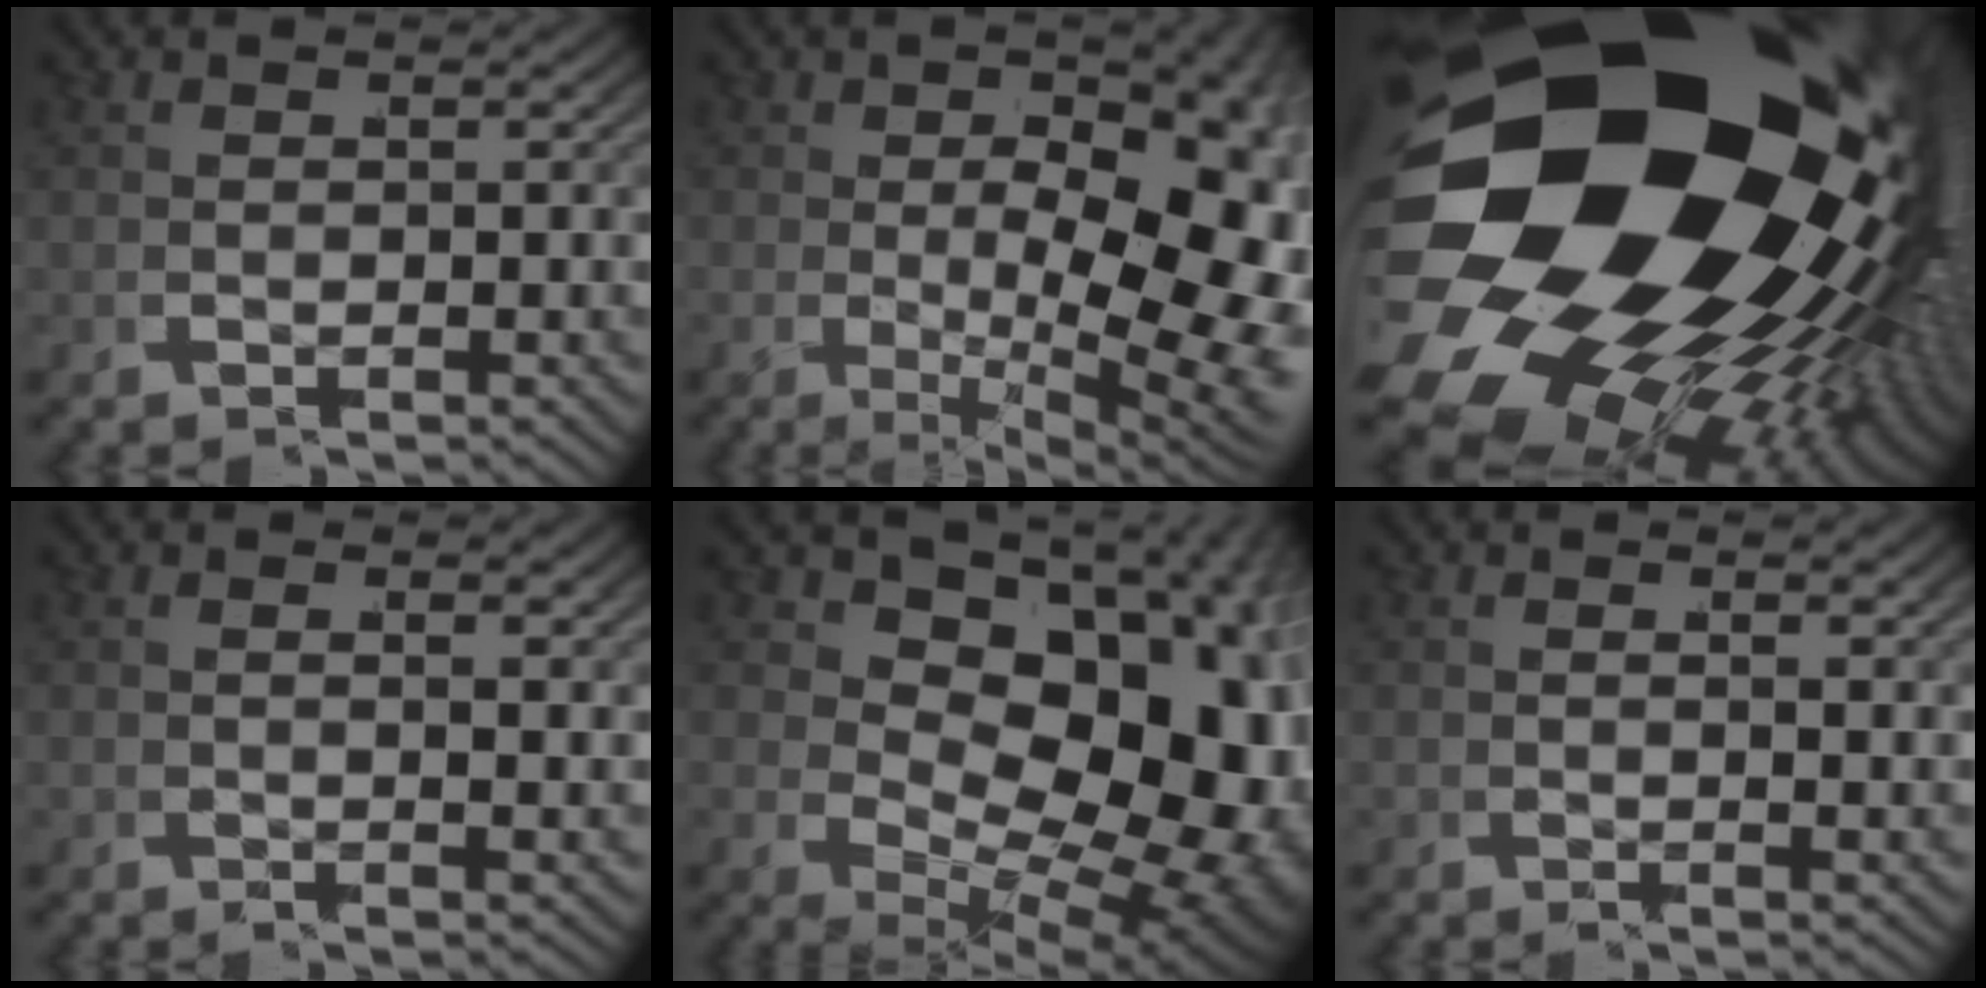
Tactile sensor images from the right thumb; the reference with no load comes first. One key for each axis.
{"total": 12.8, "fx": -1.4, "fy": 7.1, "fz": 10.5, "tx": -0.168, "ty": -0.064, "tz": 0.012}
{"total": 46.5, "fx": -4.1, "fy": 30.1, "fz": 35.3, "tx": -0.512, "ty": -0.071, "tz": -0.042}
{"total": 1.1, "fx": 0.4, "fy": -0.1, "fz": 1.1, "tx": -0.028, "ty": 0.001, "tz": 0.009}
{"total": 19.4, "fx": 0.3, "fy": 12.5, "fz": 14.9, "tx": -0.233, "ty": -0.054, "tz": 0.040}
{"total": 0.8, "fx": 0.5, "fy": -0.1, "fz": 0.7, "tx": -0.019, "ty": -0.001, "tz": 0.010}